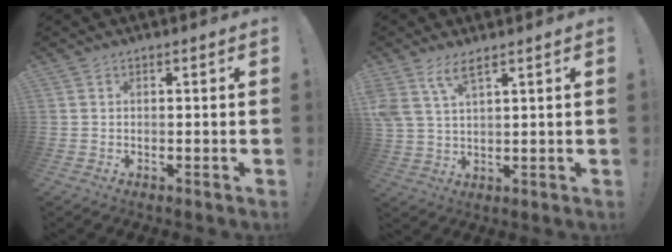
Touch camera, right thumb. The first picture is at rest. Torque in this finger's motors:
{"motor_torque": [0.17, 0.23, 0.30, 0.14, 0.07]}